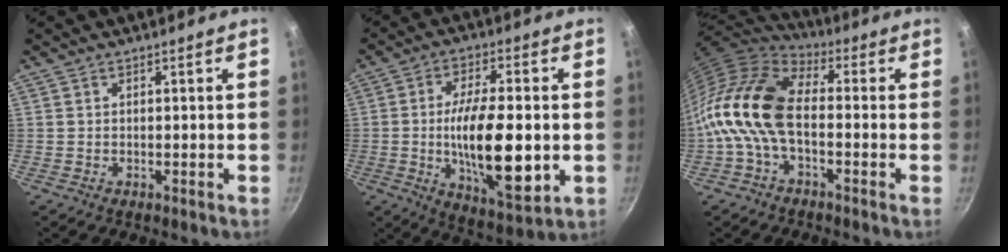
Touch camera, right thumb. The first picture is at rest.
{"total": 18.4, "force": [-2.0, 6.9, 17.0], "torque": [-0.281, -0.003, -0.030]}
{"total": 15.0, "force": [-2.6, 8.4, 12.2], "torque": [-0.226, 0.030, -0.071]}